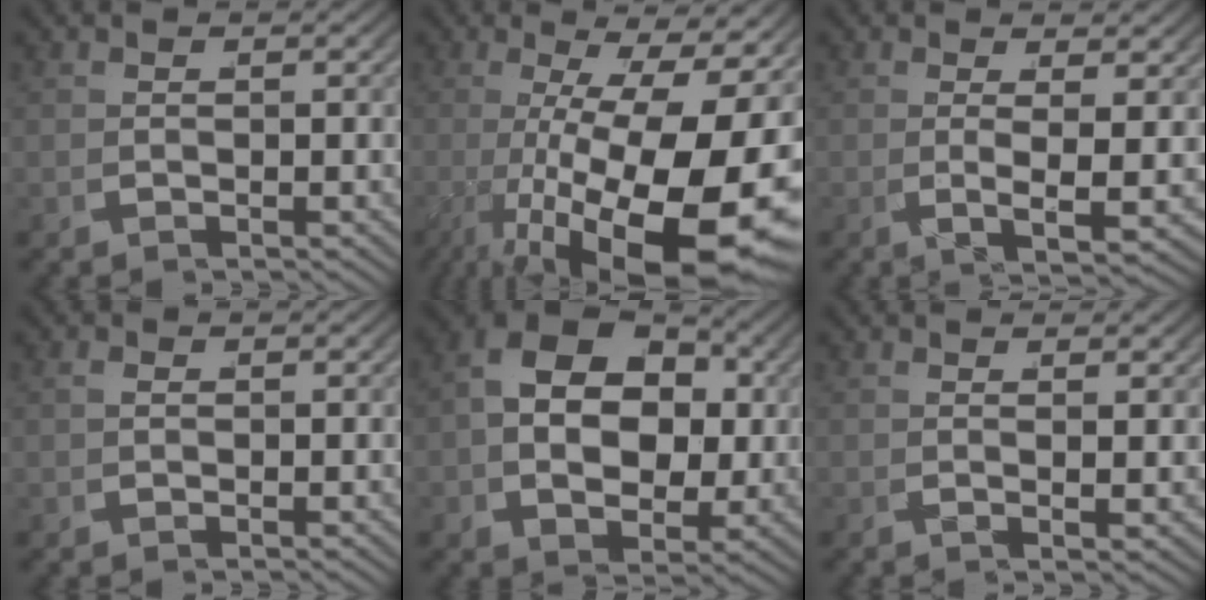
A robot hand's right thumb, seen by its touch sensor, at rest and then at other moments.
{"total": 18.1, "force": [-2.6, 9.5, 15.2], "torque": [-0.265, -0.067, 0.007]}
{"total": 4.2, "force": [0.5, 0.9, 4.1], "torque": [-0.078, -0.010, 0.009]}
{"total": 0.6, "force": [0.2, 0.4, 0.4], "torque": [-0.007, -0.001, 0.007]}
{"total": 11.5, "force": [1.3, 7.8, 8.4], "torque": [-0.162, -0.015, 0.024]}
{"total": 1.2, "force": [0.7, 0.0, 1.0], "torque": [-0.020, -0.005, 0.012]}